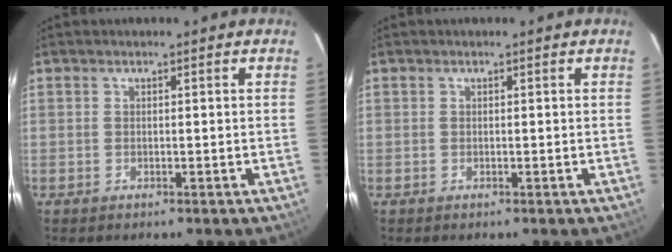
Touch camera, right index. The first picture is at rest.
{"total": 0.0}